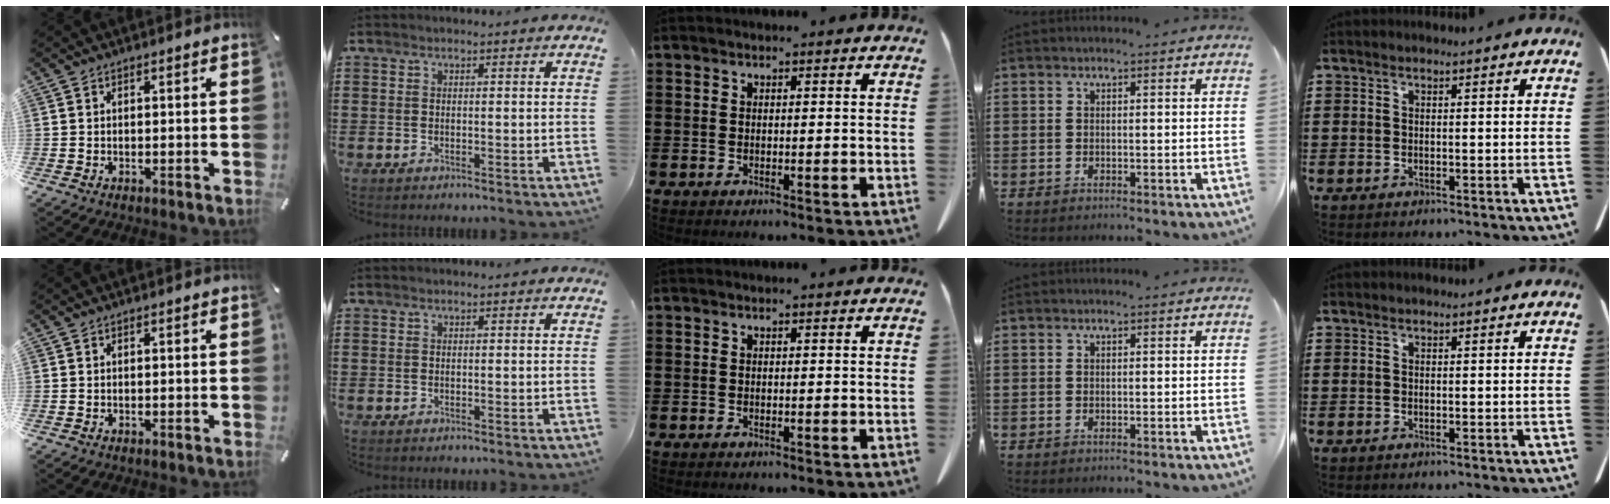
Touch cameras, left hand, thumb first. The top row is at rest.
{}